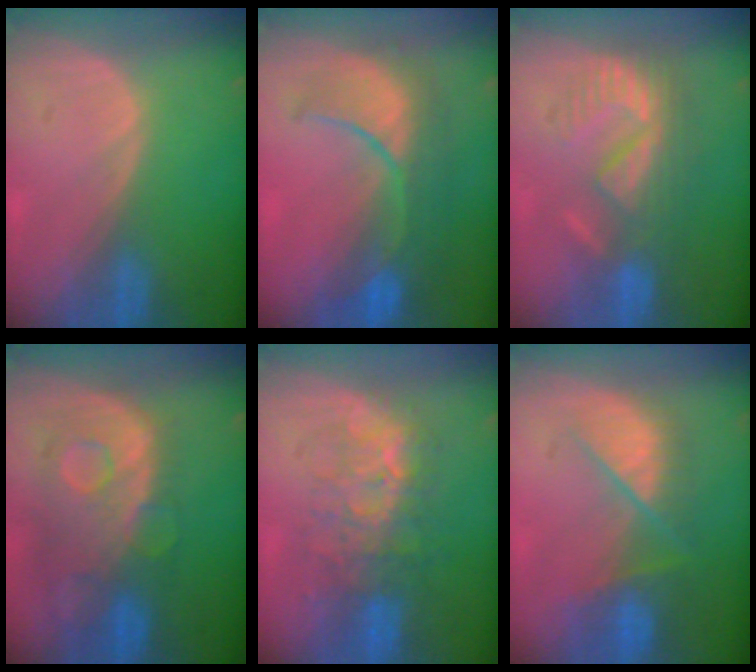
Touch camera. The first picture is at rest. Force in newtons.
{"total": 10.1, "press": 8.9, "slide": 4.7}
{"total": 9.1, "press": 8.0, "slide": 4.3}
{"total": 11.2, "press": 9.7, "slide": 5.5}
{"total": 8.9, "press": 8.3, "slide": 3.3}
{"total": 8.5, "press": 7.5, "slide": 4.1}